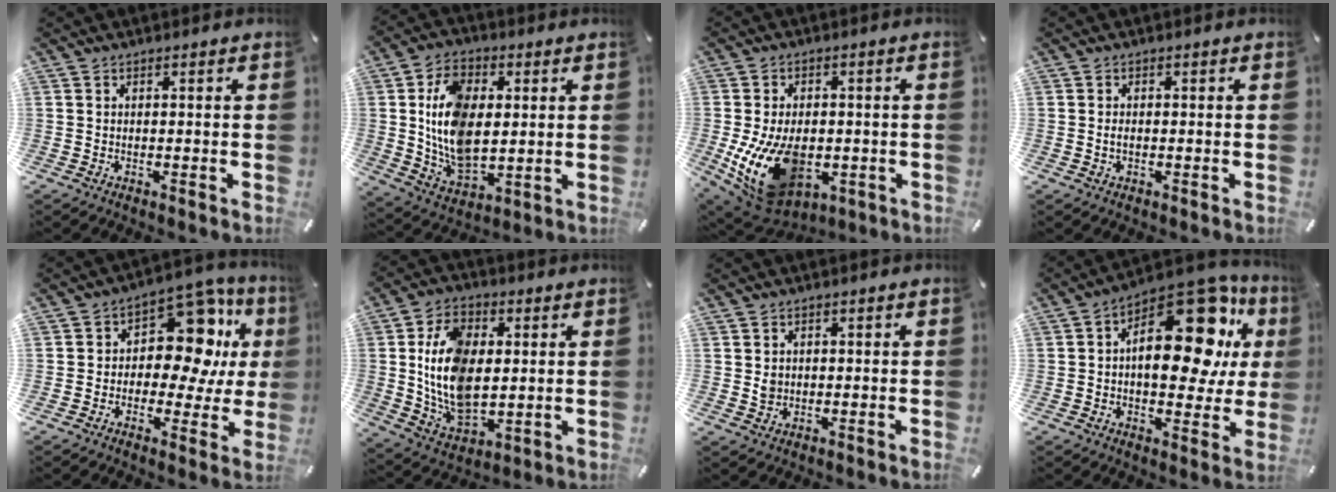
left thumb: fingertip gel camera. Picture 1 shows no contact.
{"total": 15.5, "force": [1.7, 10.5, 11.3], "torque": [-0.242, 0.005, 0.031]}
{"total": 18.2, "force": [-3.3, 11.9, 13.4], "torque": [-0.253, -0.003, -0.042]}
{"total": 1.3, "force": [-0.2, 0.7, 1.1], "torque": [-0.022, 0.001, -0.004]}
{"total": 14.1, "force": [4.3, 8.8, 10.2], "torque": [-0.150, -0.034, 0.072]}
{"total": 16.5, "force": [1.6, 11.1, 12.1], "torque": [-0.258, 0.003, 0.030]}
{"total": 2.2, "force": [0.3, 2.0, 0.7], "torque": [-0.007, 0.000, 0.003]}
{"total": 22.7, "force": [6.9, 12.5, 17.7], "torque": [-0.219, -0.054, 0.117]}